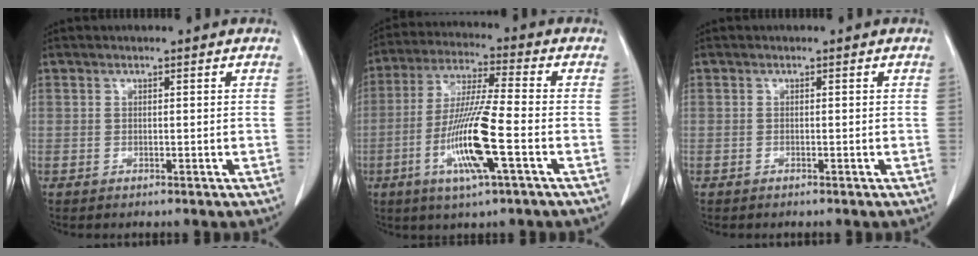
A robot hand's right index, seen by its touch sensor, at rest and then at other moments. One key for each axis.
{"total": 12.5, "fx": -3.9, "fy": 0.2, "fz": 11.9, "tx": -0.239, "ty": -0.014, "tz": -0.078}
{"total": 0.0}